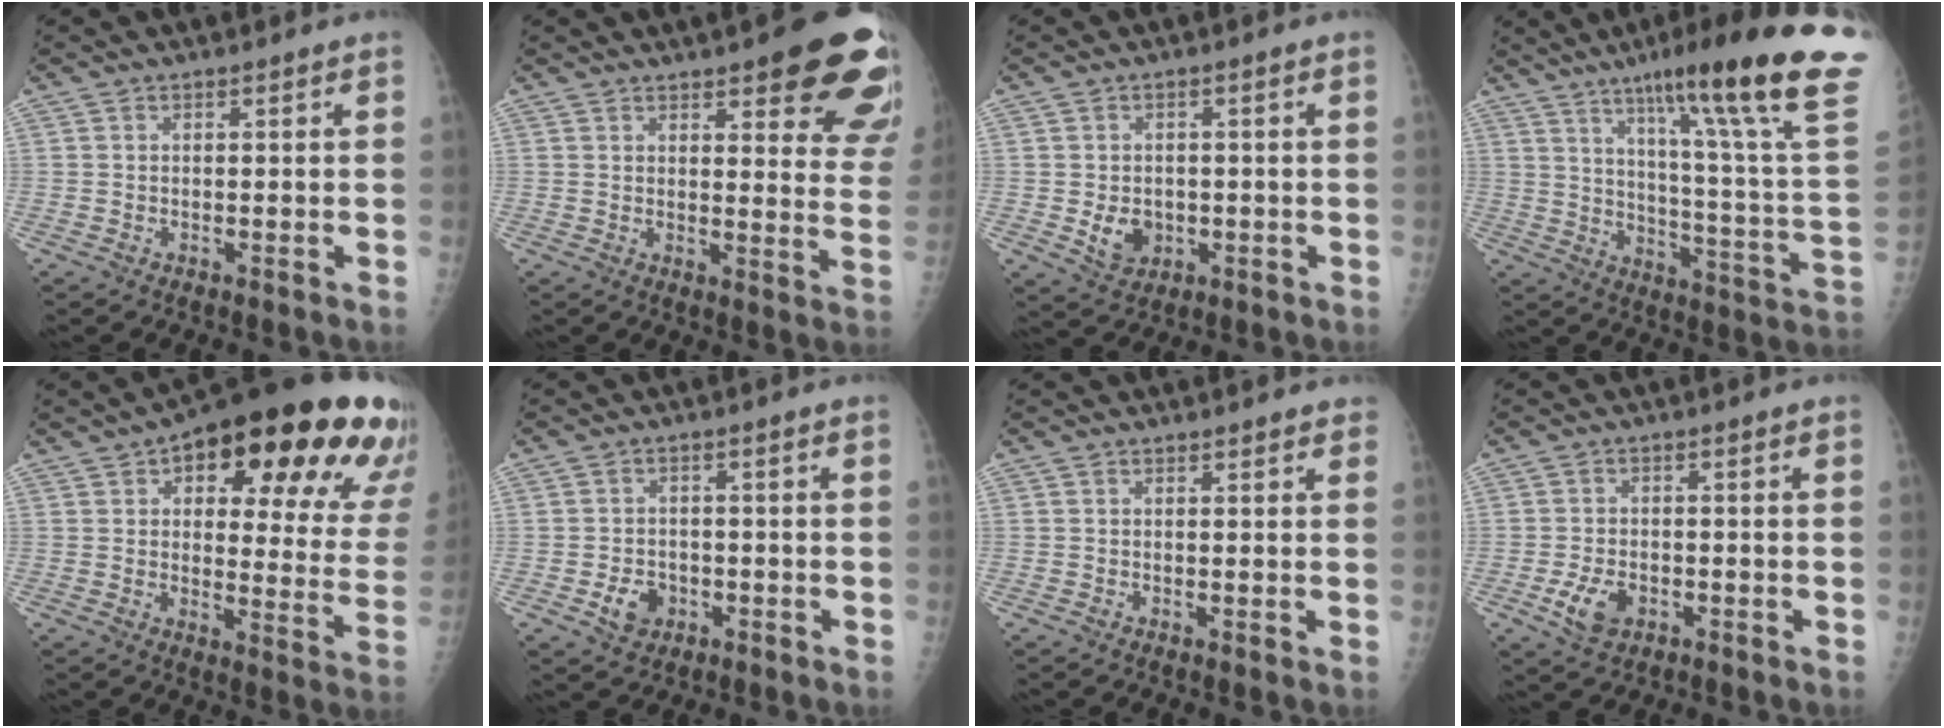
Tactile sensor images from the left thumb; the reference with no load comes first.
{"total": 17.9, "force": [11.1, 5.1, 13.1], "torque": [-0.125, -0.049, 0.121]}
{"total": 5.0, "force": [-0.8, 4.0, 2.8], "torque": [-0.028, 0.000, -0.003]}
{"total": 29.3, "force": [17.9, 2.1, 23.1], "torque": [-0.305, -0.075, 0.258]}
{"total": 28.7, "force": [15.3, 10.6, 21.9], "torque": [-0.233, -0.020, 0.194]}
{"total": 4.6, "force": [-1.8, 3.6, 2.2], "torque": [-0.022, 0.008, -0.025]}
{"total": 1.8, "force": [1.5, 0.6, 0.8], "torque": [0.002, 0.001, 0.013]}
{"total": 5.3, "force": [-2.1, 3.4, 3.4], "torque": [-0.063, 0.005, -0.034]}